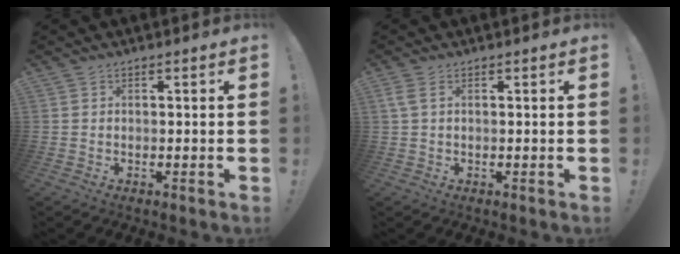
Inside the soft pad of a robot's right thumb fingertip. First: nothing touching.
{"total": 2.5, "force": [1.0, 0.8, 2.1], "torque": [-0.049, 0.005, 0.019]}